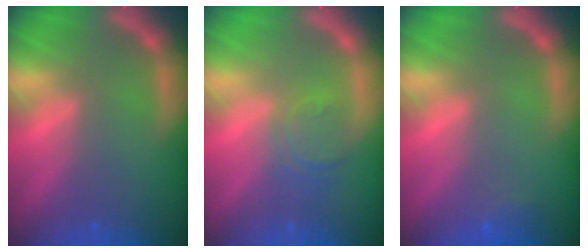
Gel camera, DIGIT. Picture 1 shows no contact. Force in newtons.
{"total": 3.0}
{"total": 1.4}